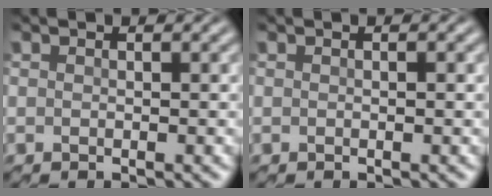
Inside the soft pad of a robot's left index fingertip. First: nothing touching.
{"total": 0.0}